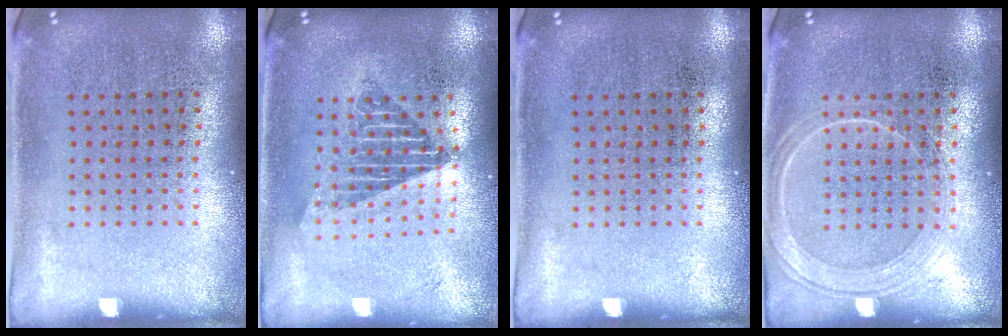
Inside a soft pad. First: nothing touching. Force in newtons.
{"total": 1.7, "press": 1.4, "slide": 1.0}
{"total": 0.0}
{"total": 2.2, "press": 2.1, "slide": 0.4}